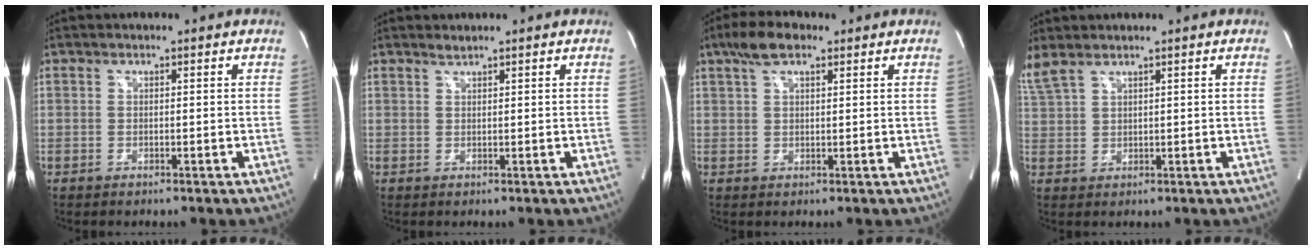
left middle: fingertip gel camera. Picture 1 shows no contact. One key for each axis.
{"total": 0.8, "fx": 0.8, "fy": -0.1, "fz": 0.1, "tx": -0.005, "ty": -0.001, "tz": 0.018}
{"total": 5.2, "fx": 3.3, "fy": 1.9, "fz": 3.6, "tx": -0.075, "ty": 0.018, "tz": 0.062}
{"total": 4.0, "fx": 3.4, "fy": 0.7, "fz": 1.9, "tx": -0.064, "ty": 0.021, "tz": 0.087}